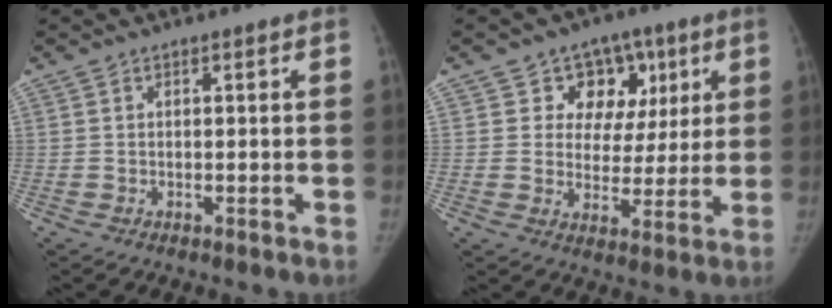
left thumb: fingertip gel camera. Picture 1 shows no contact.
{"total": 10.6, "force": [4.8, 8.8, 3.4], "torque": [0.006, -0.007, 0.070]}